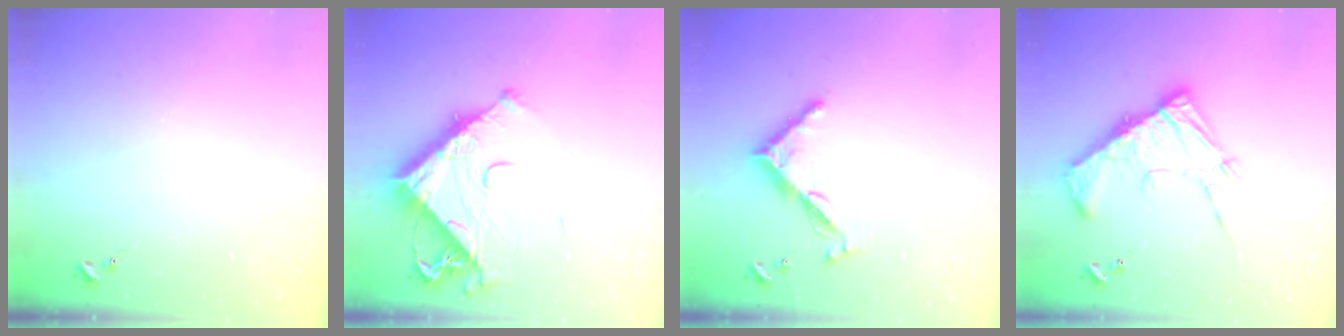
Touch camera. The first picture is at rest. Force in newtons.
{"total": 12.7, "press": 12.7, "slide": 1.5}
{"total": 7.8, "press": 7.8, "slide": 0.6}
{"total": 15.9, "press": 15.8, "slide": 1.5}